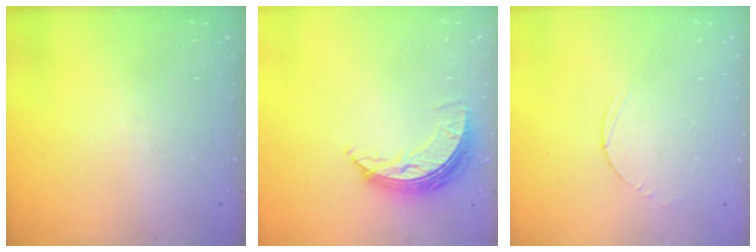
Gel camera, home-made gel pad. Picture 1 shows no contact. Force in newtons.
{"total": 8.4, "press": 8.4, "slide": 0.7}
{"total": 2.8, "press": 2.8, "slide": 0.3}